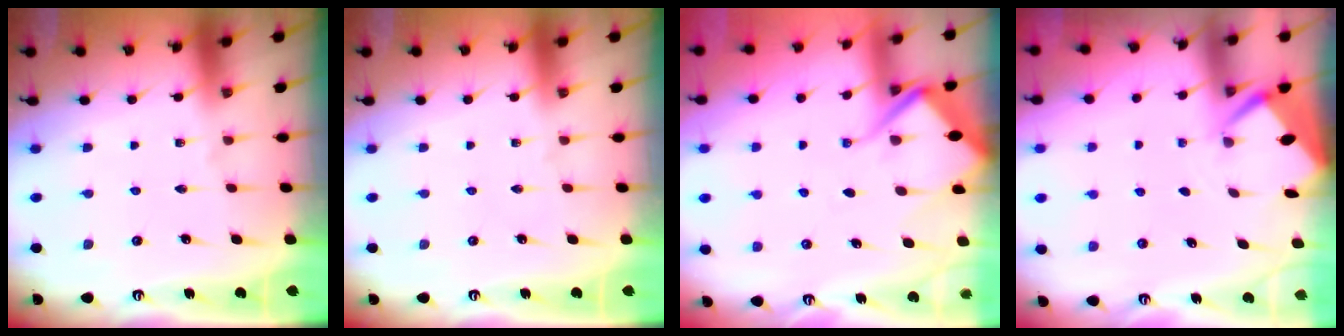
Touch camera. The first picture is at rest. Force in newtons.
{"total": 0.0}
{"total": 8.0, "press": 7.9, "slide": 1.0}
{"total": 2.7, "press": 2.7, "slide": 0.3}